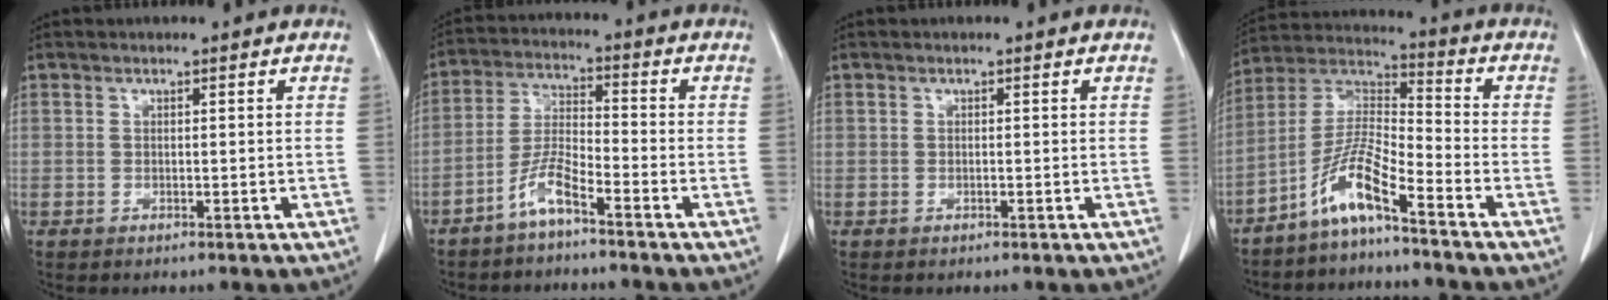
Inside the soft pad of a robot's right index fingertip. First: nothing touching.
{"total": 5.6, "force": [-3.9, 0.5, 3.9], "torque": [-0.087, -0.001, -0.082]}
{"total": 0.0}
{"total": 8.7, "force": [-5.9, 0.3, 6.4], "torque": [-0.137, 0.005, -0.121]}